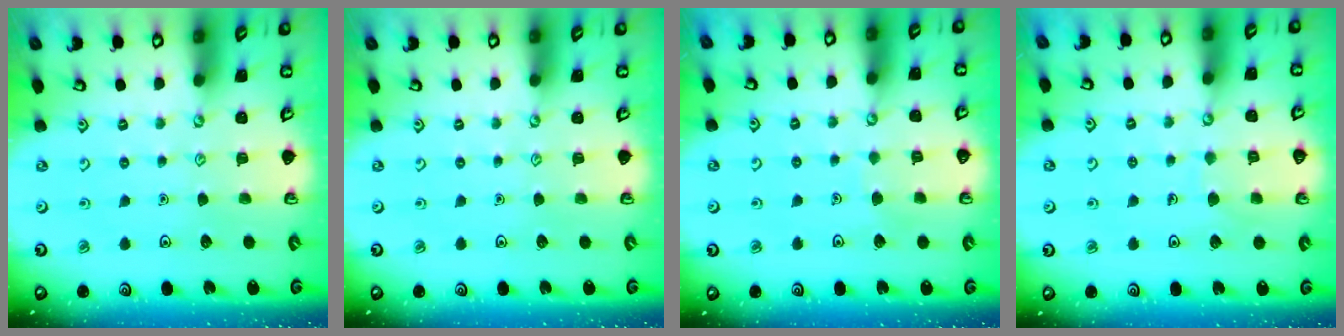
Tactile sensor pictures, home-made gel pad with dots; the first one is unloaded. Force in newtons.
{"total": 0.0}
{"total": 3.9, "press": 3.9, "slide": 0.3}
{"total": 5.1, "press": 5.1, "slide": 0.3}